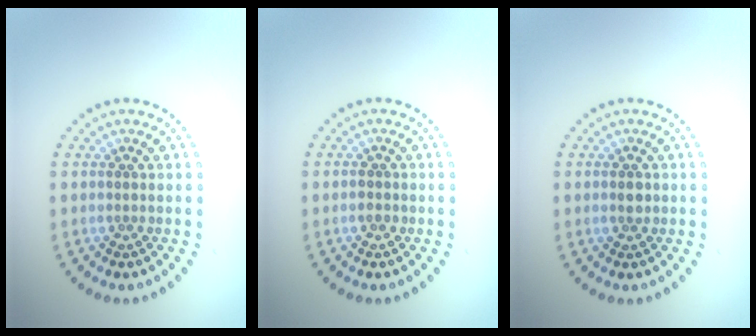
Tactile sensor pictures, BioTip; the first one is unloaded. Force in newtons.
{"total": 0.9, "press": 0.9, "slide": 0.2}
{"total": 1.1, "press": 1.1, "slide": 0.1}